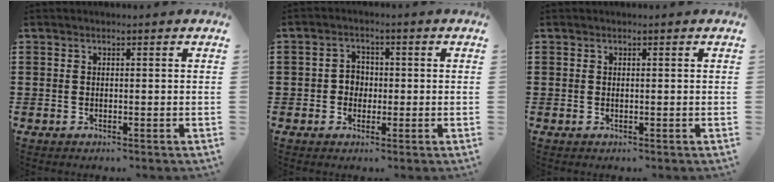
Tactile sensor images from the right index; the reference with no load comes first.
{"total": 2.6, "force": [-0.5, 2.3, 1.1], "torque": [-0.030, 0.007, -0.013]}
{"total": 0.0}